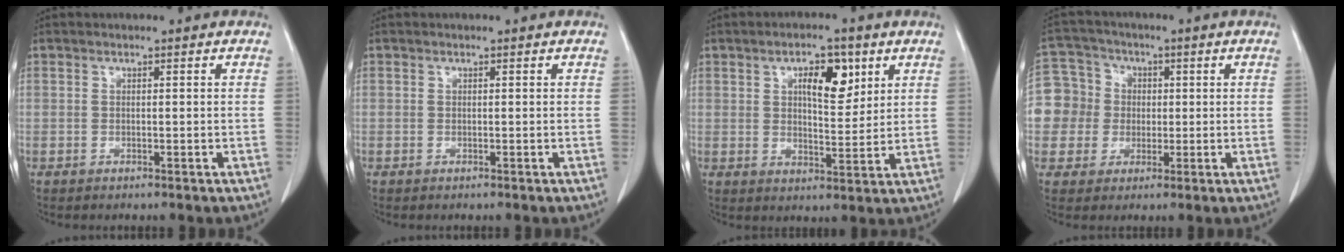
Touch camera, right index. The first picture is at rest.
{"total": 0.0}
{"total": 7.2, "force": [3.2, 2.8, 5.8], "torque": [-0.094, 0.004, 0.052]}
{"total": 8.8, "force": [-0.1, 8.7, 1.0], "torque": [-0.030, 0.034, 0.003]}